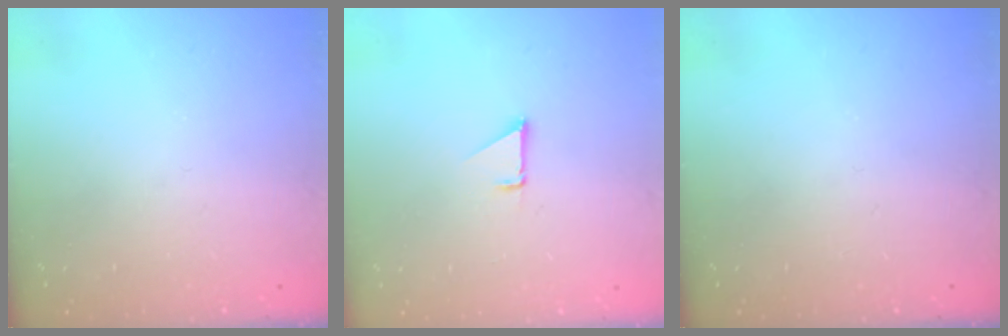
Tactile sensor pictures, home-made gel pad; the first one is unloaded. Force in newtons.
{"total": 1.4, "press": 1.3, "slide": 0.1}
{"total": 0.0}